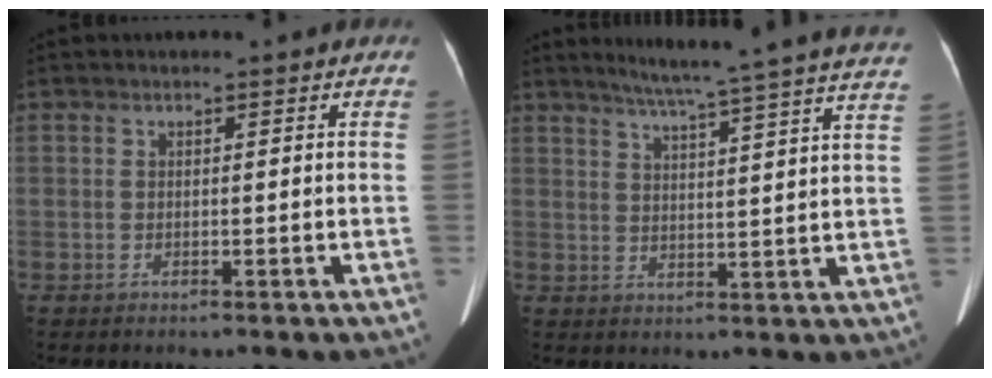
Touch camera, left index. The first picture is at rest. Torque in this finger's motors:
{"motor_torque": [0.50, -1.00, 0.00, 0.05]}